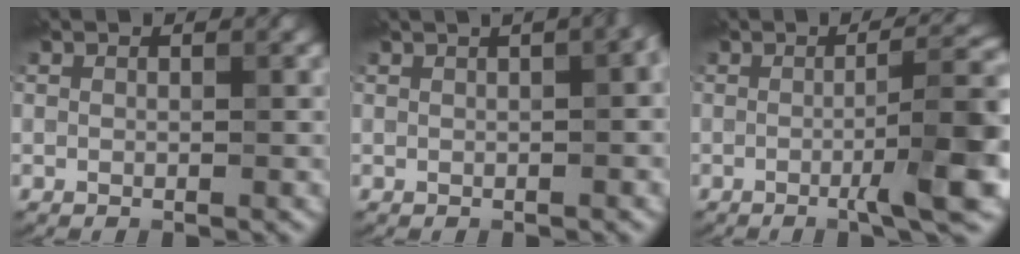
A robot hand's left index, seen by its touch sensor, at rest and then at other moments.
{"total": 8.2, "force": [2.7, 4.0, 6.6], "torque": [-0.026, 0.054, 0.015]}
{"total": 7.4, "force": [-1.5, 1.2, 7.2], "torque": [-0.095, 0.011, -0.031]}